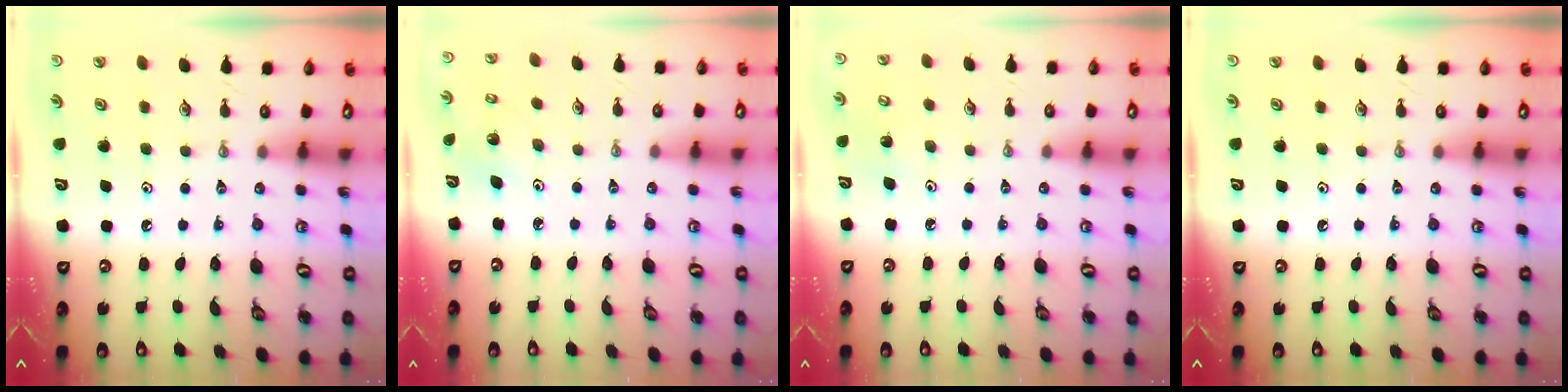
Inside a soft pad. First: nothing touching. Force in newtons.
{"total": 2.6, "press": 2.6, "slide": 0.2}
{"total": 3.8, "press": 3.7, "slide": 0.3}
{"total": 0.0}